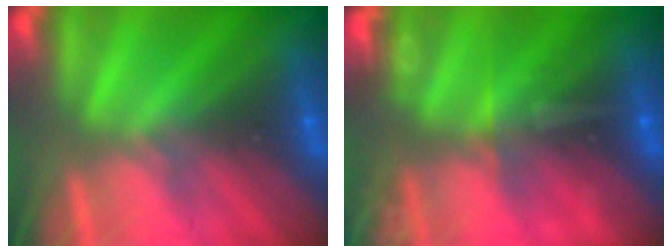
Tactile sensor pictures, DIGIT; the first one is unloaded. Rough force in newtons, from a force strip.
{"total": 7.5}